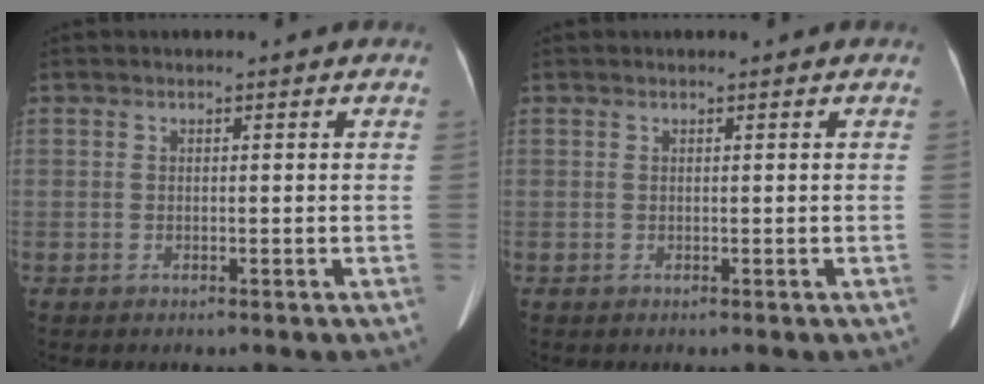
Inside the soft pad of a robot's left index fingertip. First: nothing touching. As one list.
[{"total": 0.0}]